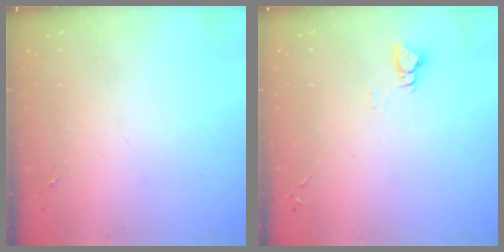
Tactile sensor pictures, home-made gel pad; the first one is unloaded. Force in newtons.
{"total": 2.9, "press": 2.9, "slide": 0.3}